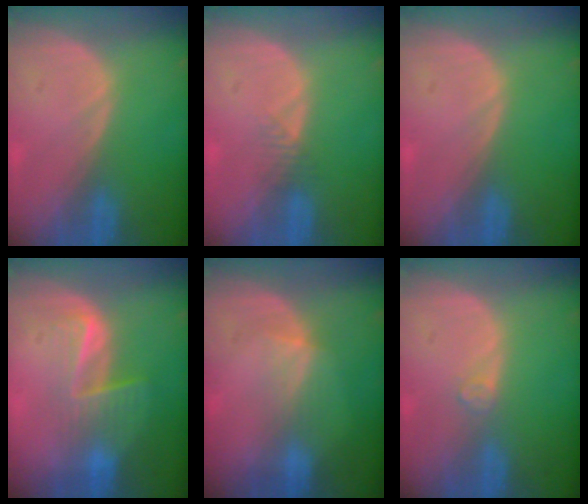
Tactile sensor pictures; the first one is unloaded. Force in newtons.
{"total": 1.6, "press": 1.4, "slide": 0.9}
{"total": 0.0}
{"total": 6.8, "press": 5.5, "slide": 4.0}
{"total": 2.7, "press": 2.4, "slide": 1.2}
{"total": 1.2, "press": 1.2, "slide": 0.3}